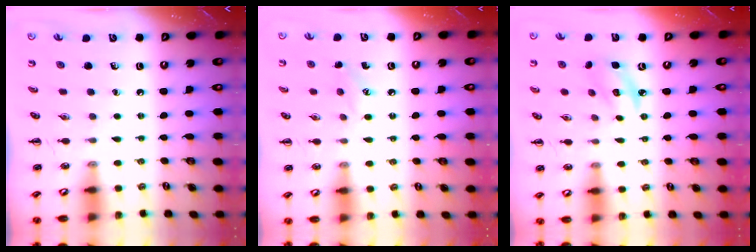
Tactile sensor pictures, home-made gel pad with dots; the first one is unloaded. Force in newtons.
{"total": 8.0, "press": 7.8, "slide": 2.0}
{"total": 4.9, "press": 4.8, "slide": 0.8}